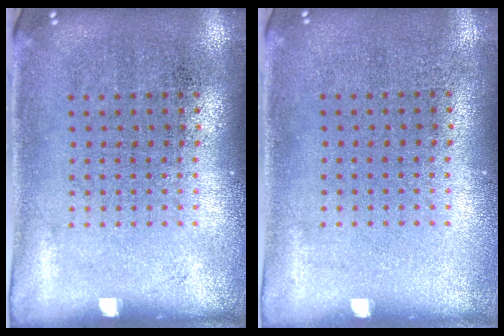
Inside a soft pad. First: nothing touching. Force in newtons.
{"total": 0.0}